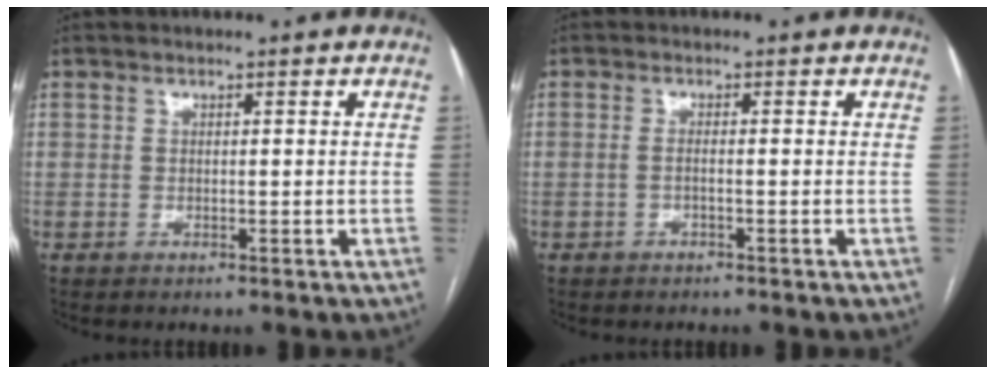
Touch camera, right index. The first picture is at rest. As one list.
[{"total": 1.0, "force": [-0.4, 0.0, 0.9], "torque": [-0.017, 0.002, -0.007]}]